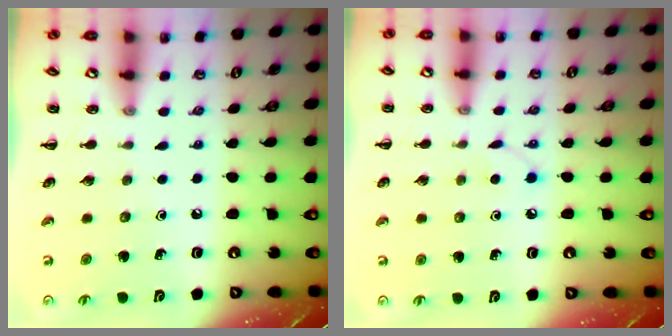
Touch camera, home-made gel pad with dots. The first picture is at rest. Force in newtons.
{"total": 2.9, "press": 2.7, "slide": 0.9}